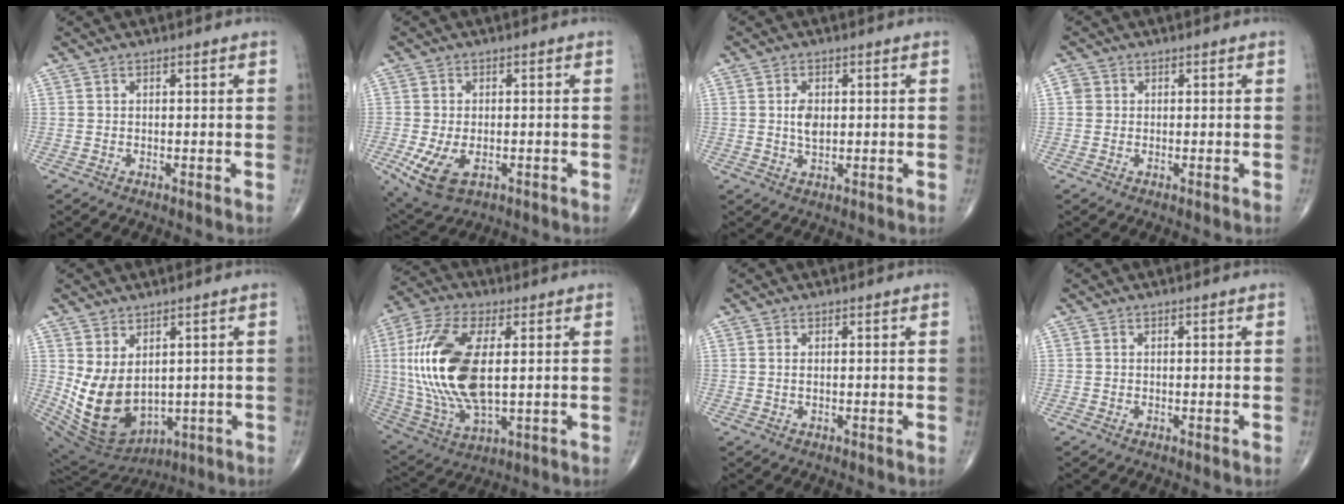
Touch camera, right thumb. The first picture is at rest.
{"total": 7.8, "force": [-2.4, 4.5, 5.8], "torque": [-0.115, -0.007, -0.034]}
{"total": 3.6, "force": [0.5, 2.1, 2.9], "torque": [-0.048, -0.005, 0.011]}
{"total": 1.7, "force": [0.3, 1.6, 0.4], "torque": [-0.001, 0.003, 0.003]}
{"total": 12.3, "force": [0.6, 8.2, 9.1], "torque": [-0.148, -0.022, 0.046]}
{"total": 21.6, "force": [2.1, 10.0, 19.0], "torque": [-0.409, -0.010, 0.042]}
{"total": 0.6, "force": [0.1, 0.2, 0.5], "torque": [-0.016, 0.002, 0.005]}
{"total": 0.0}